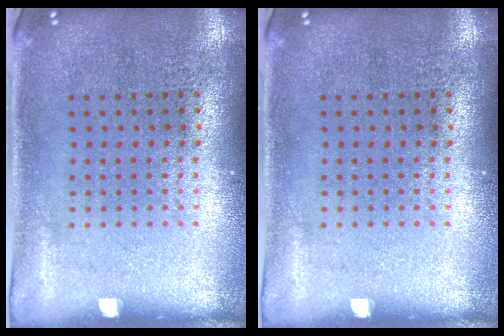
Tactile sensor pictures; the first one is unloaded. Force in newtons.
{"total": 0.0}